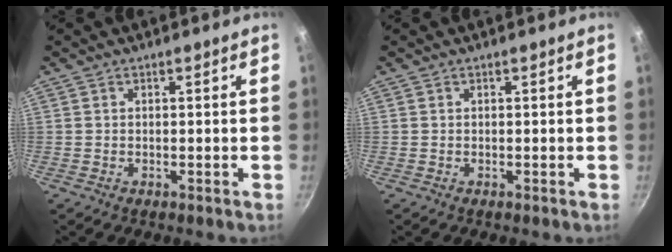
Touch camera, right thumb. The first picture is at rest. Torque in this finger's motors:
{"motor_torque": [0.00, 0.00, 0.00, 0.00, 0.00]}